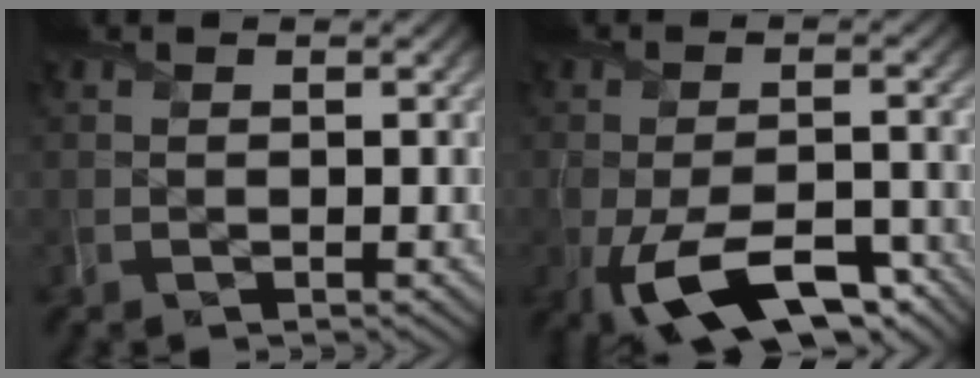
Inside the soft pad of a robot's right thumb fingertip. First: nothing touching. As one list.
[{"total": 11.1, "force": [-6.1, 4.9, 7.9], "torque": [-0.150, -0.021, -0.100]}]